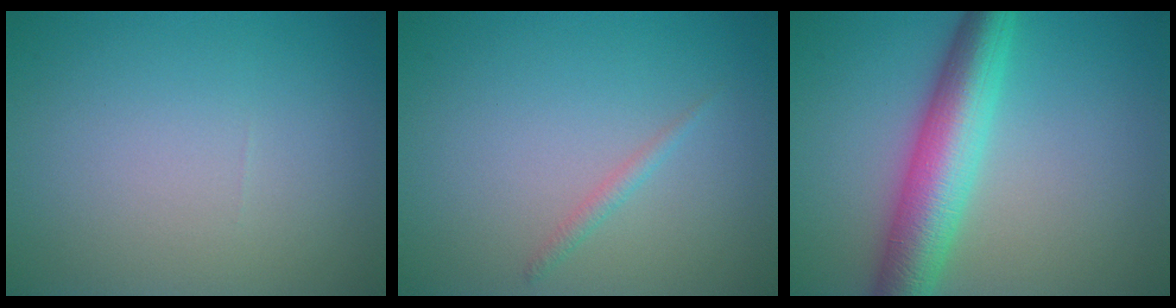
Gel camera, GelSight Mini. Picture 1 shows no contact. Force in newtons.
{"total": 0.9, "press": 0.9, "slide": 0.1}
{"total": 7.1, "press": 7.1, "slide": 0.1}